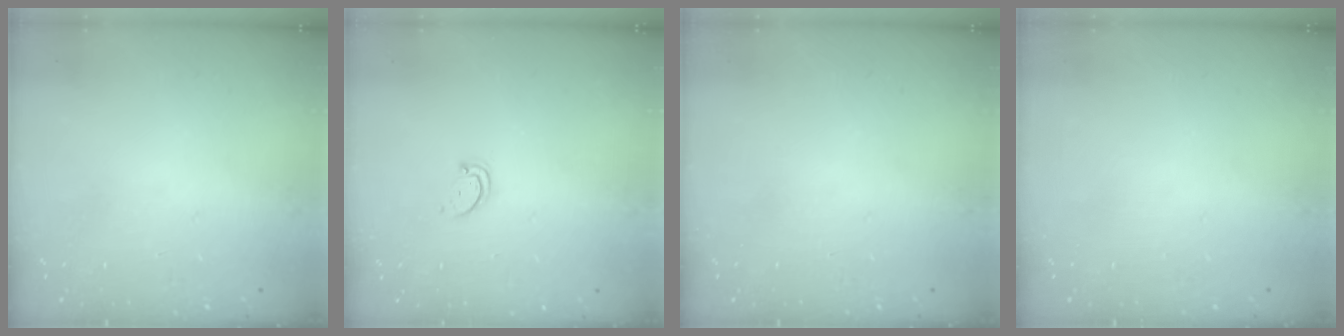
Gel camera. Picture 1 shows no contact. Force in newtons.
{"total": 2.6, "press": 2.5, "slide": 0.4}
{"total": 0.0}
{"total": 0.0}